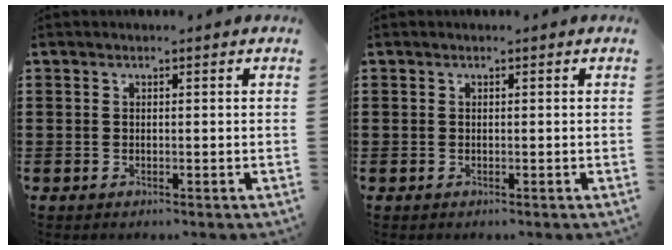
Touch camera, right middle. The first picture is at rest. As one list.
[{"total": 0.0}]